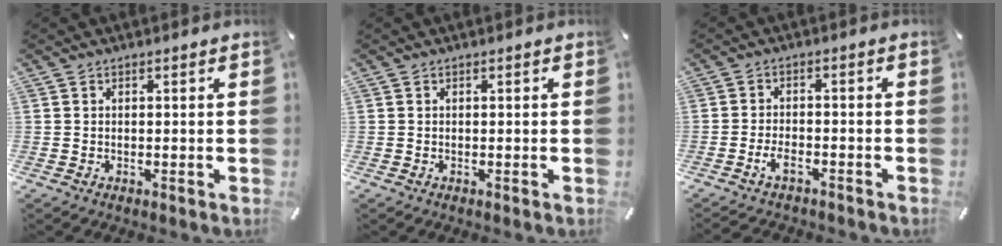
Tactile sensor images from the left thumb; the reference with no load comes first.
{"total": 0.0}
{"total": 4.2, "force": [-3.0, 1.8, 2.3], "torque": [-0.050, 0.012, -0.058]}